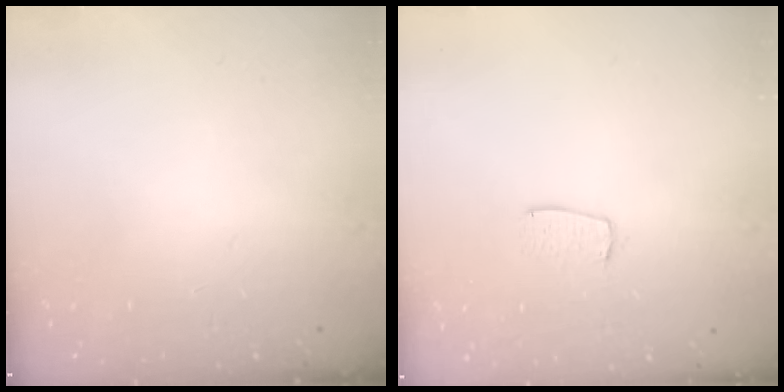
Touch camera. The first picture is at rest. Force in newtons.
{"total": 6.1, "press": 6.1, "slide": 0.3}